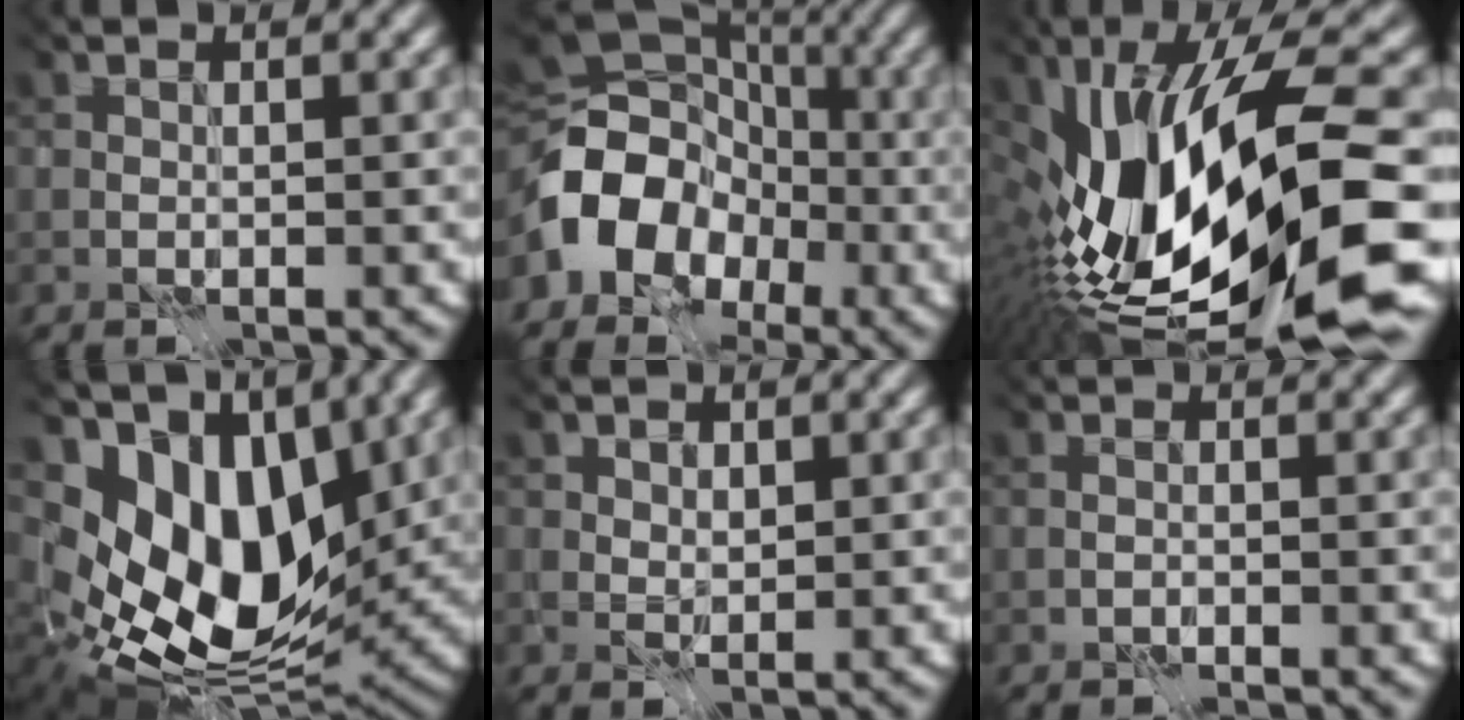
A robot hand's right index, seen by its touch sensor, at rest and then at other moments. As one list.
[{"total": 9.1, "force": [-5.3, 6.4, 3.8], "torque": [-0.067, -0.021, -0.080]}, {"total": 15.8, "force": [-6.4, 4.0, 13.8], "torque": [-0.256, -0.018, -0.086]}, {"total": 12.5, "force": [0.9, 7.8, 9.8], "torque": [-0.200, -0.017, 0.047]}, {"total": 1.0, "force": [-0.7, -0.3, -0.6], "torque": [0.005, -0.022, 0.011]}, {"total": 0.8, "force": [-0.5, 0.4, 0.5], "torque": [0.009, 0.008, -0.021]}]